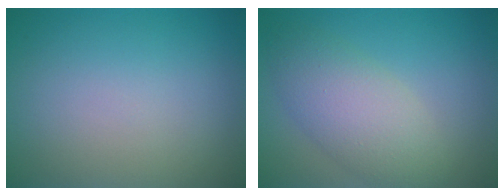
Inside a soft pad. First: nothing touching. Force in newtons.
{"total": 5.2, "press": 5.2, "slide": 0.2}